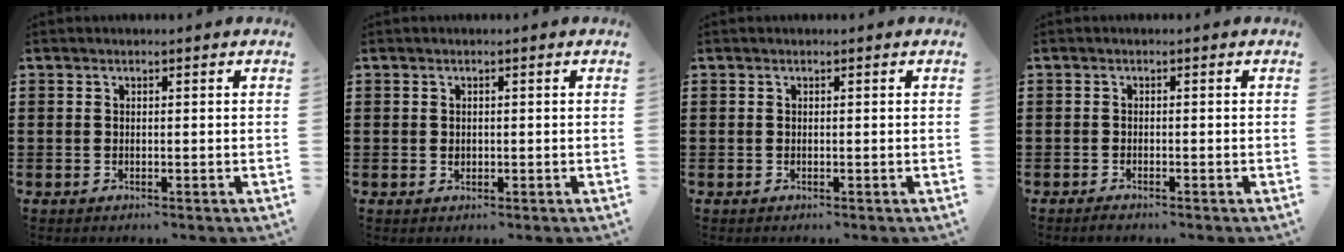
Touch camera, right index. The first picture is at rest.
{"total": 0.8, "force": [0.1, 0.7, 0.4], "torque": [-0.009, 0.003, 0.002]}
{"total": 0.0}
{"total": 0.8, "force": [-0.8, 0.0, 0.1], "torque": [-0.004, -0.003, -0.015]}